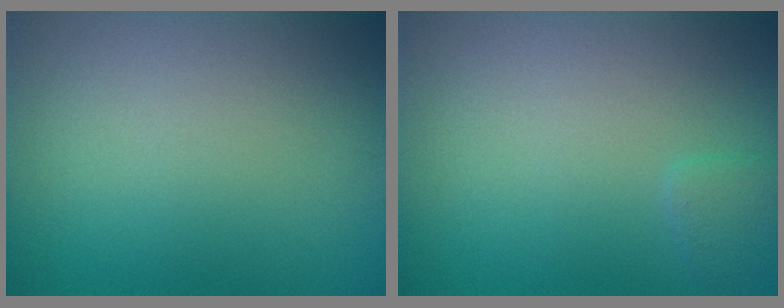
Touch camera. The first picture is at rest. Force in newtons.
{"total": 1.0, "press": 1.0, "slide": 0.1}